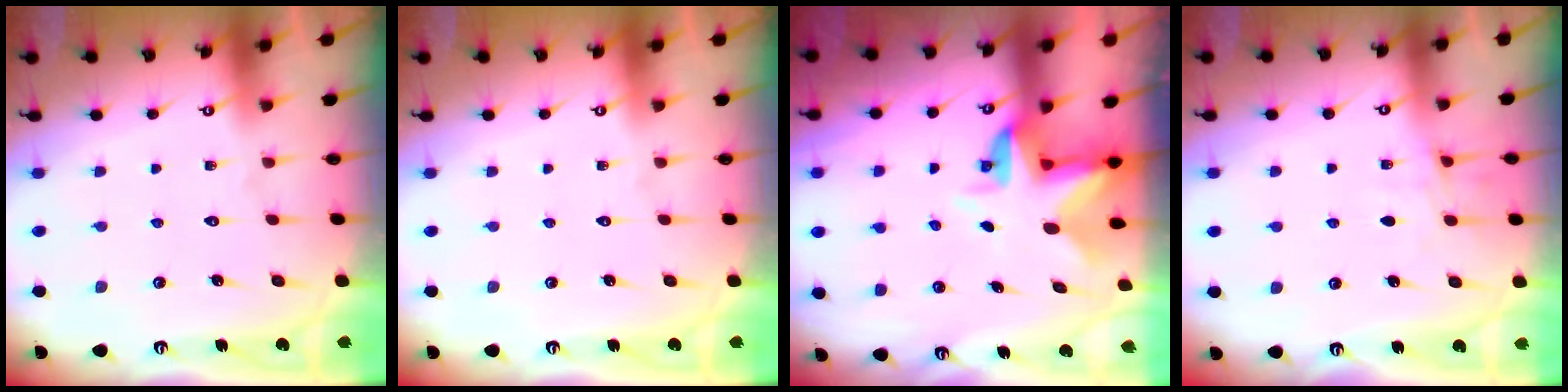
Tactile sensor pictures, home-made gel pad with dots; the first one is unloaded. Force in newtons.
{"total": 0.0}
{"total": 4.4, "press": 4.4, "slide": 0.3}
{"total": 6.1, "press": 6.0, "slide": 0.6}